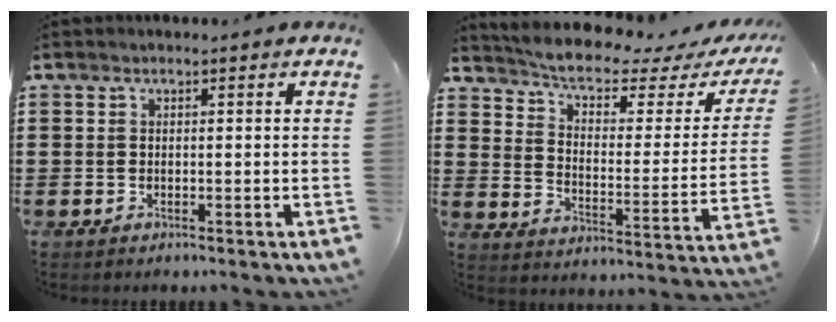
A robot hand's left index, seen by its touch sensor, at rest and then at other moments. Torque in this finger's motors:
{"motor_torque": [2.14, 0.00, 0.47, 0.06]}